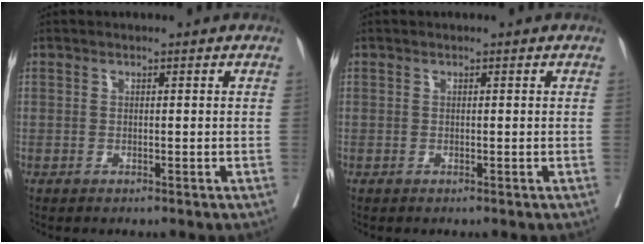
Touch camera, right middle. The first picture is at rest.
{"total": 0.0}